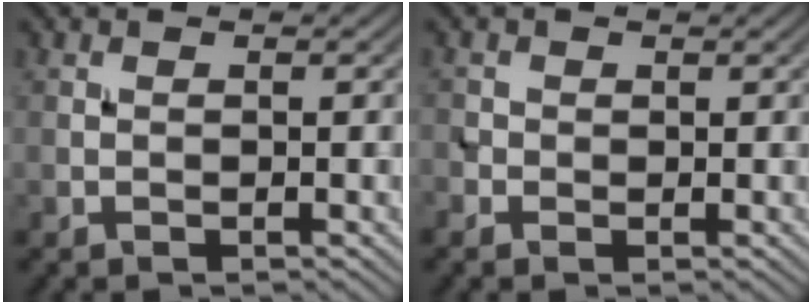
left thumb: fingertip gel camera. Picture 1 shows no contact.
{"total": 1.1, "force": [-0.1, 1.0, 0.3], "torque": [-0.008, -0.001, -0.007]}